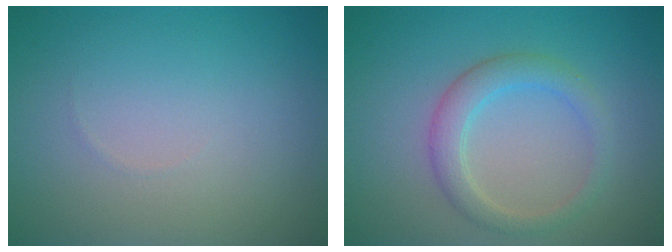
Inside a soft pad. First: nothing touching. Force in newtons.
{"total": 2.9, "press": 2.9, "slide": 0.4}